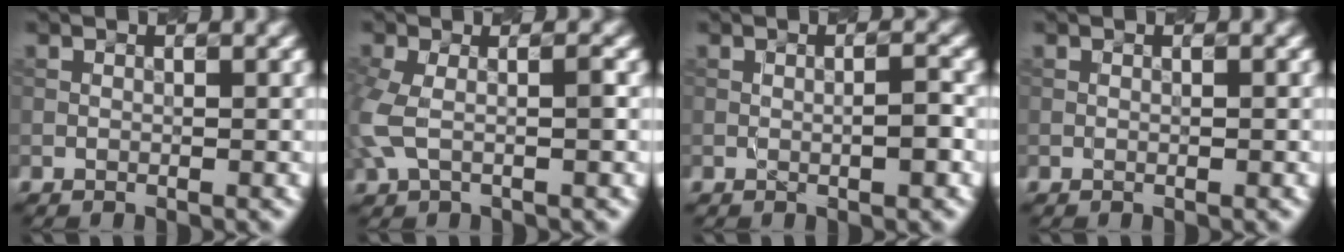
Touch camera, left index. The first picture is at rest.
{"total": 3.8, "force": [-0.4, 1.6, 3.4], "torque": [-0.088, -0.002, -0.011]}
{"total": 2.0, "force": [-0.2, 0.3, 2.0], "torque": [-0.033, 0.002, -0.005]}
{"total": 0.0}